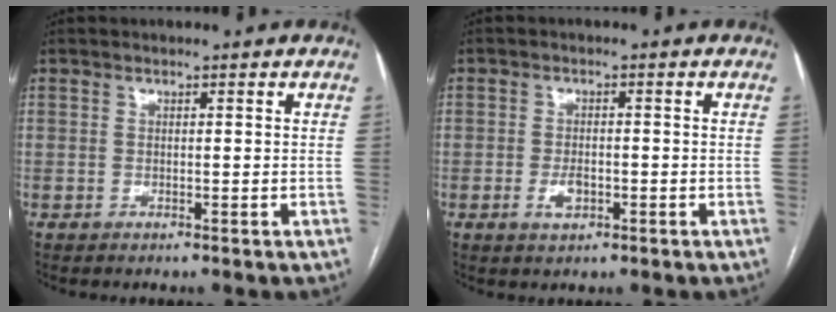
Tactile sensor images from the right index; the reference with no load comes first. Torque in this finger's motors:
{"motor_torque": [0.18, -0.02, 0.05, 0.03]}